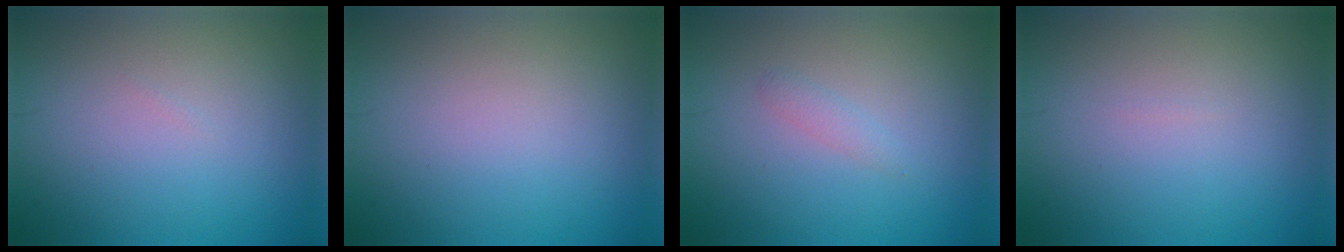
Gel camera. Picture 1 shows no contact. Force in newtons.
{"total": 0.0}
{"total": 0.9, "press": 0.9, "slide": 0.0}
{"total": 0.0}